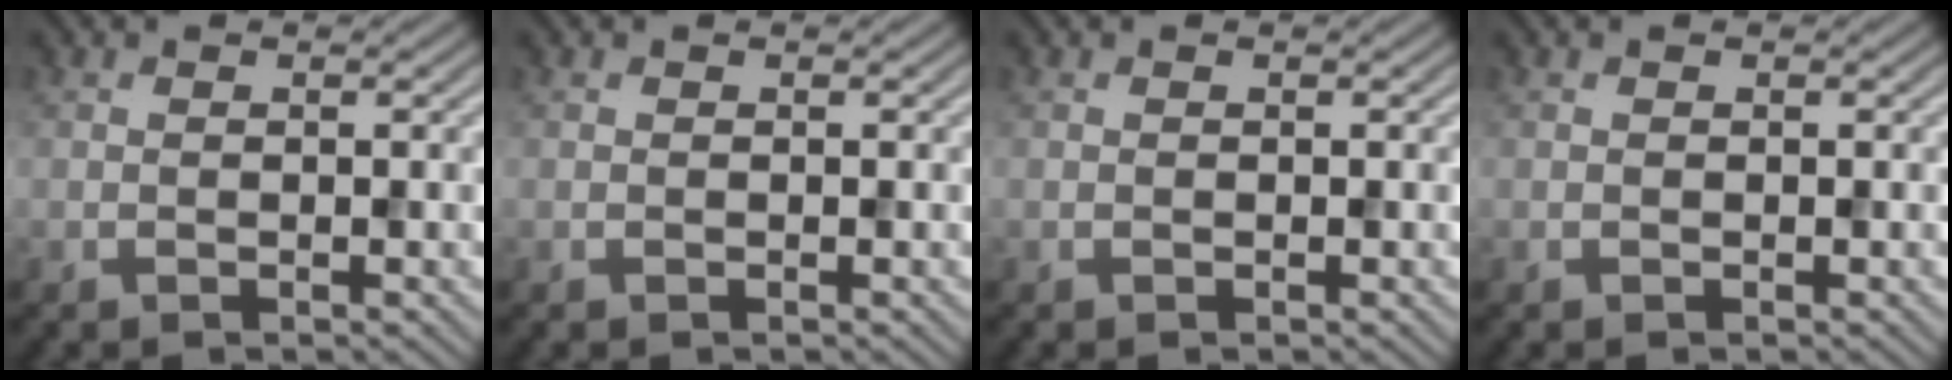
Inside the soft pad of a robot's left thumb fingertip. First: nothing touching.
{"total": 0.0}
{"total": 0.0}
{"total": 0.0}